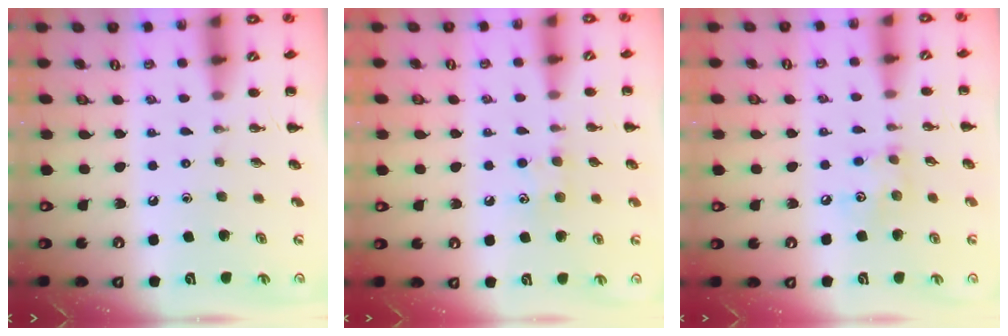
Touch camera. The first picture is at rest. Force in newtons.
{"total": 7.4, "press": 7.2, "slide": 1.4}
{"total": 5.8, "press": 5.8, "slide": 0.5}